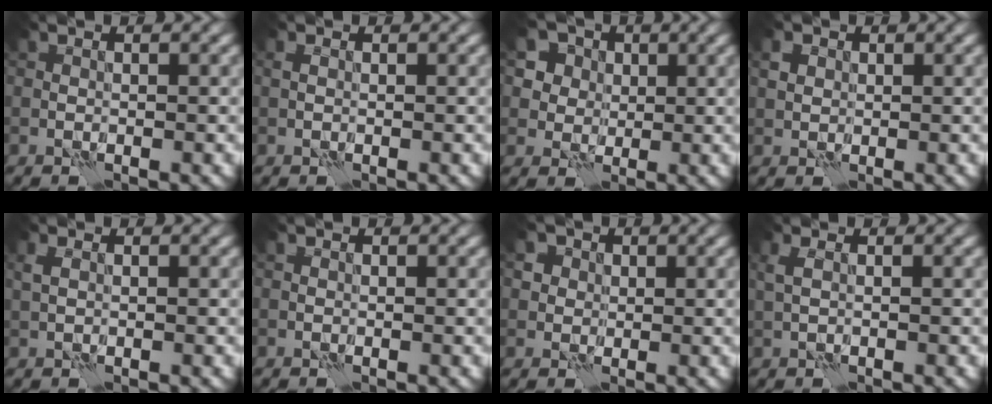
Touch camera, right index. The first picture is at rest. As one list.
[{"total": 0.7, "force": [0.1, 0.5, 0.5], "torque": [-0.010, 0.001, 0.002]}, {"total": 6.1, "force": [2.9, 4.9, 2.2], "torque": [-0.052, 0.001, 0.039]}, {"total": 1.5, "force": [0.5, 1.3, 0.6], "torque": [-0.011, 0.002, 0.008]}, {"total": 1.0, "force": [0.3, 0.6, 0.7], "torque": [-0.019, 0.003, 0.006]}, {"total": 0.0}, {"total": 4.3, "force": [1.9, 3.4, 1.7], "torque": [-0.025, 0.012, 0.015]}, {"total": 1.2, "force": [0.4, 0.4, 1.0], "torque": [-0.021, 0.003, 0.010]}]